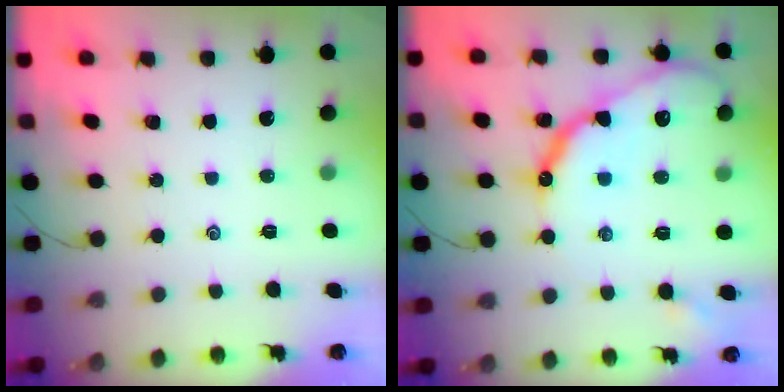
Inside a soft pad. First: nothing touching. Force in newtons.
{"total": 16.0, "press": 15.9, "slide": 0.8}